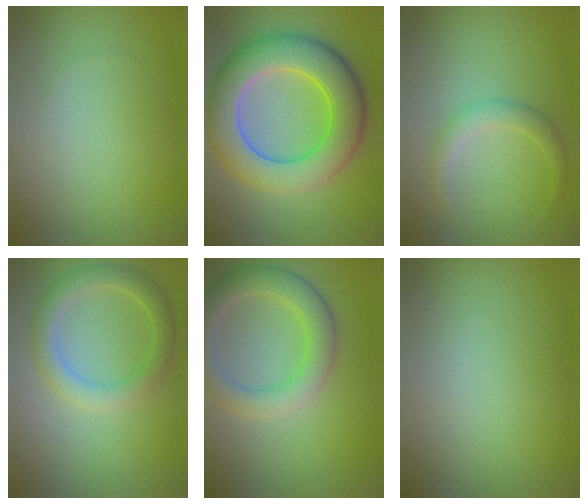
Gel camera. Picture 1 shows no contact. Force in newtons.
{"total": 9.7, "press": 9.7, "slide": 0.1}
{"total": 1.9, "press": 1.9, "slide": 0.1}
{"total": 3.1, "press": 3.1, "slide": 0.1}
{"total": 4.4, "press": 4.4, "slide": 0.3}
{"total": 0.0}